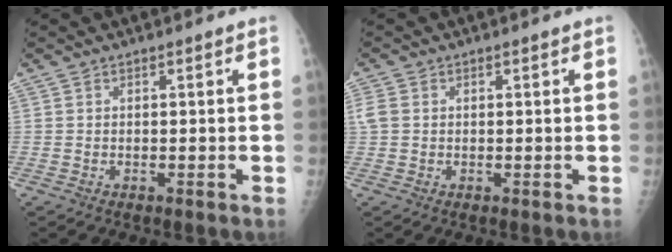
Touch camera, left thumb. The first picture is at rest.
{"total": 2.4, "force": [0.3, 2.0, 1.3], "torque": [-0.037, 0.007, 0.008]}